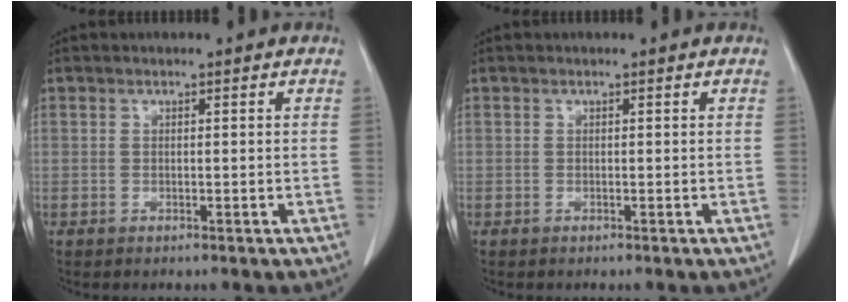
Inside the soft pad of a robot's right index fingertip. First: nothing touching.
{"total": 0.0}